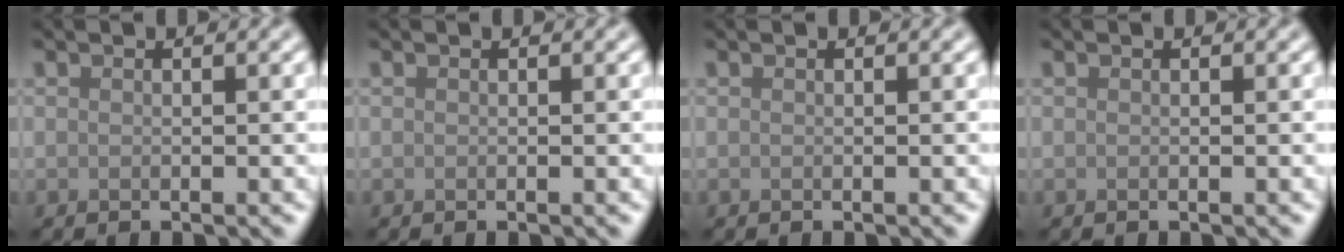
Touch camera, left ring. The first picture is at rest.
{"total": 0.0}
{"total": 0.0}
{"total": 0.0}